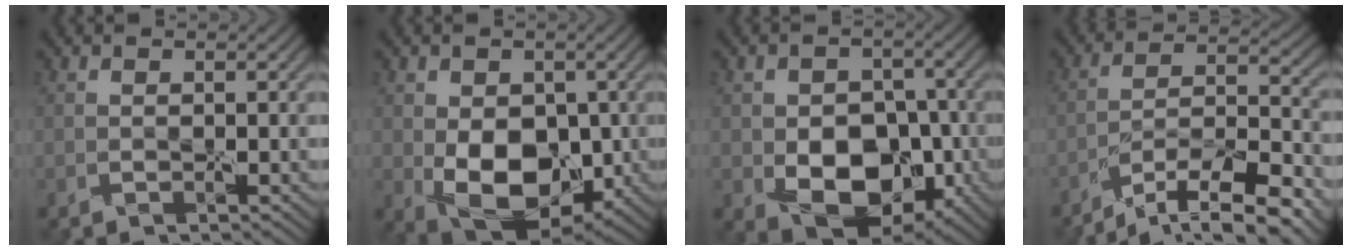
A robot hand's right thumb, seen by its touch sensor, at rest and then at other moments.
{"total": 9.1, "force": [-1.7, 6.2, 6.5], "torque": [-0.104, -0.017, -0.028]}
{"total": 10.1, "force": [-3.2, 7.1, 6.5], "torque": [-0.094, -0.019, -0.047]}
{"total": 12.5, "force": [-10.4, 2.5, 6.4], "torque": [-0.112, -0.003, -0.173]}